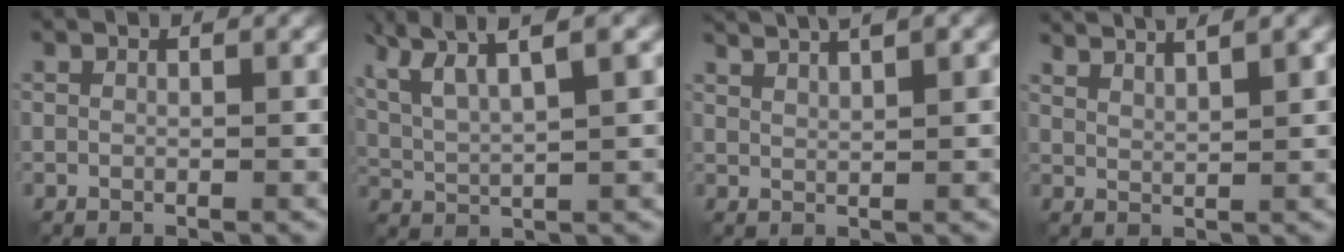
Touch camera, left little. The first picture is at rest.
{"total": 7.1, "force": [4.2, 1.6, 5.5], "torque": [-0.103, 0.021, 0.068]}
{"total": 4.0, "force": [2.7, 0.8, 2.8], "torque": [-0.027, 0.009, 0.029]}
{"total": 4.3, "force": [3.5, 0.7, 2.4], "torque": [-0.021, 0.009, 0.041]}